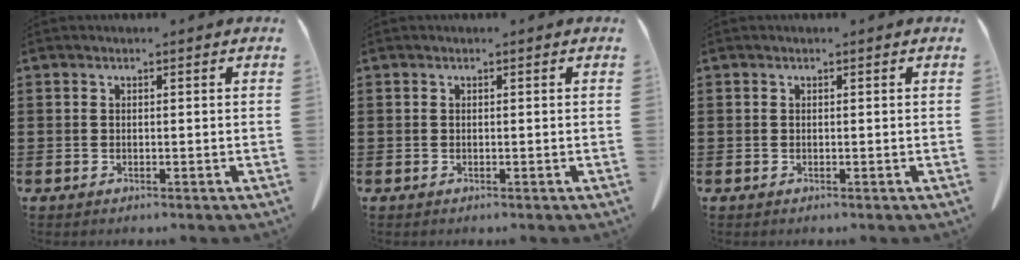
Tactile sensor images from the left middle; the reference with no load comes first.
{"total": 0.0}
{"total": 0.0}